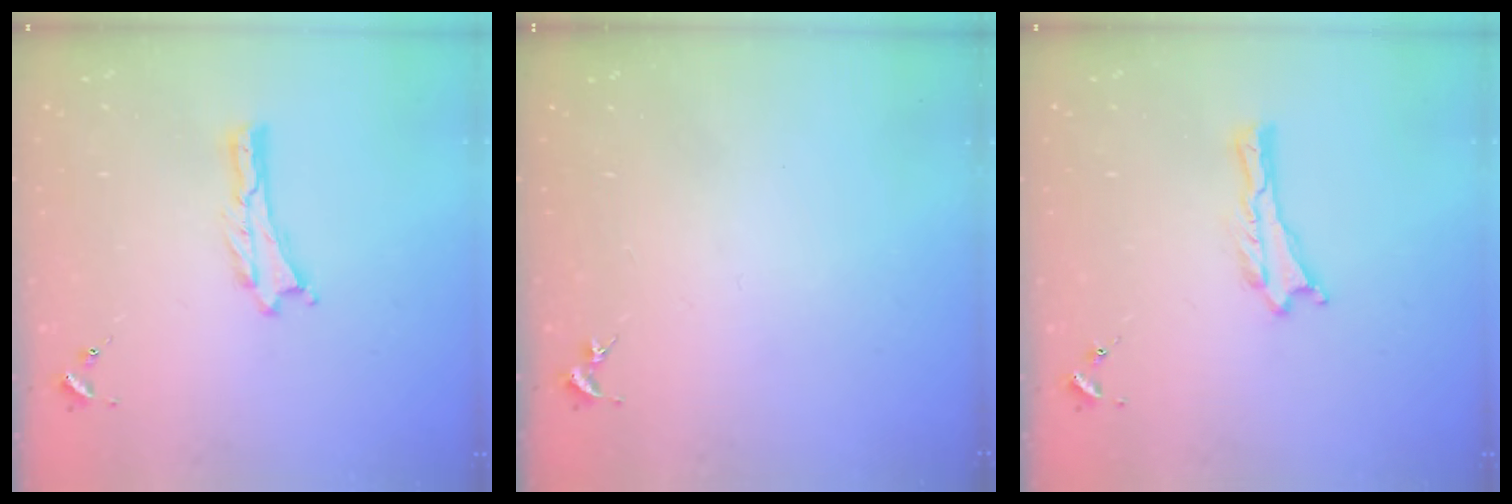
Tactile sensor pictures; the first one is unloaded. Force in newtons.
{"total": 0.0}
{"total": 0.0}